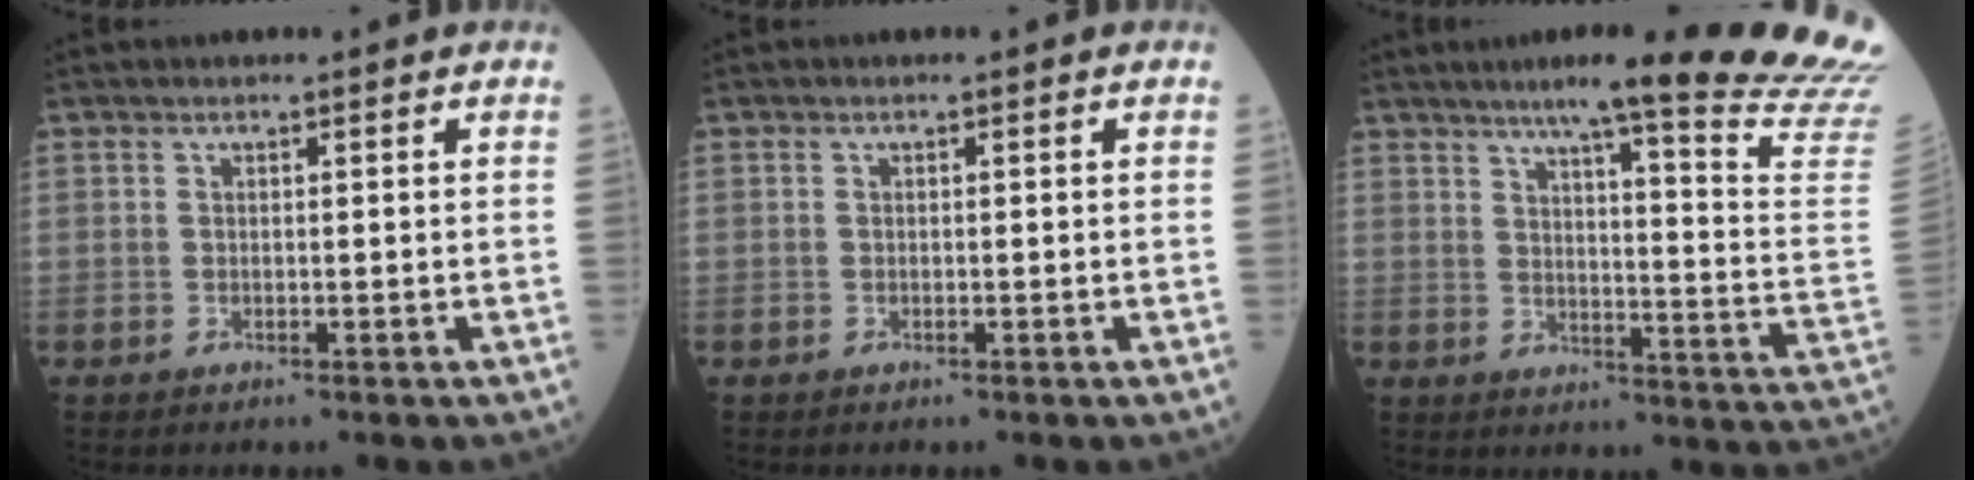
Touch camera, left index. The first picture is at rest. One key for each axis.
{"total": 0.0}
{"total": 25.4, "fx": 21.9, "fy": -1.5, "fz": 12.8, "tx": -0.163, "ty": -0.120, "tz": 0.257}